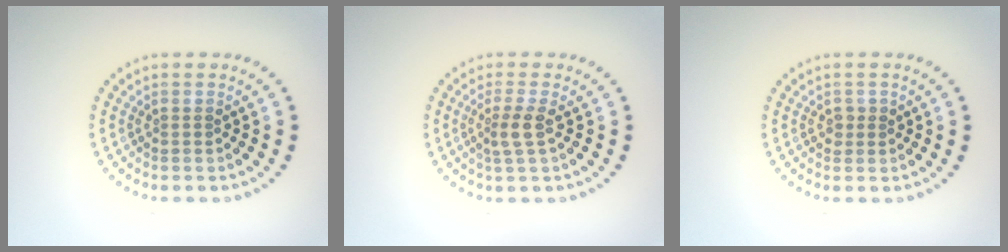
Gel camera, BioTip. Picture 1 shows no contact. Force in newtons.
{"total": 2.0, "press": 1.6, "slide": 1.2}
{"total": 0.9, "press": 0.9, "slide": 0.2}